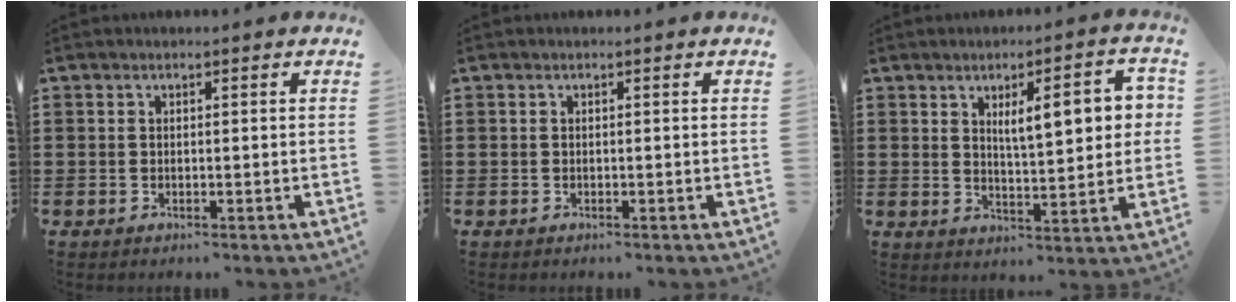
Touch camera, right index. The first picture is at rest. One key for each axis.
{"total": 0.0}
{"total": 7.9, "fx": 2.7, "fy": 2.5, "fz": 7.0, "tx": -0.113, "ty": 0.000, "tz": 0.038}